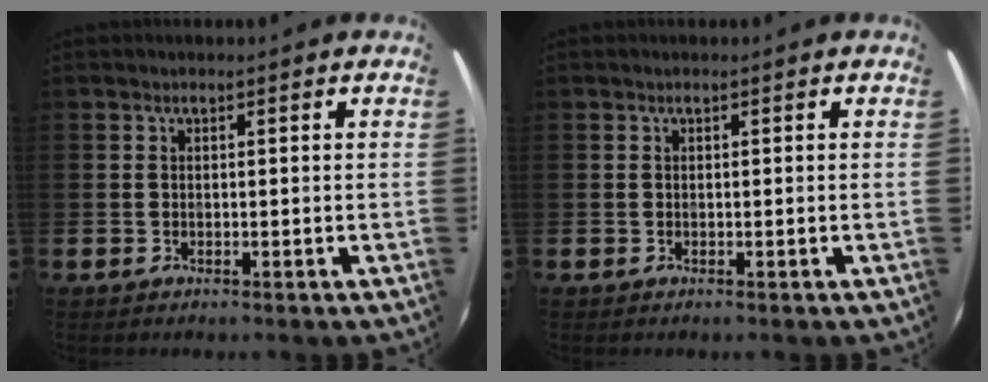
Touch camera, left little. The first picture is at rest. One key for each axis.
{"total": 0.0}